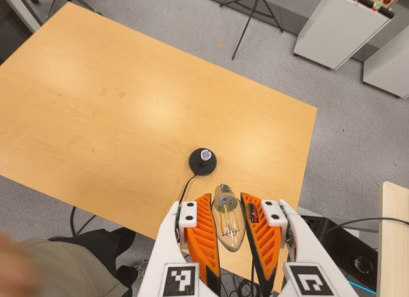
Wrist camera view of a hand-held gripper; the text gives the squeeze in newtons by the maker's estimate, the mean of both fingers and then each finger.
{"total": 18.7, "left": 20.2, "right": 17.1}